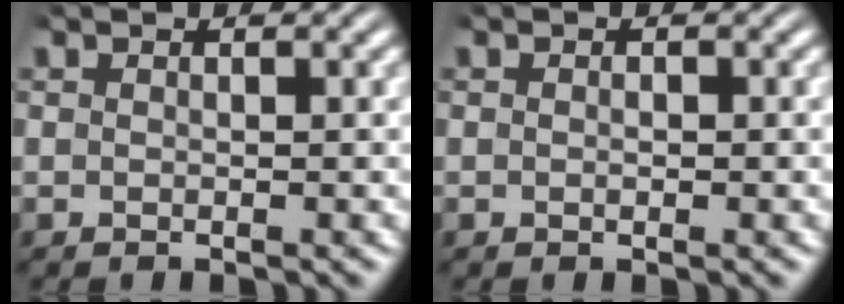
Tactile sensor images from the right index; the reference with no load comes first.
{"total": 0.5, "force": [-0.1, 0.3, 0.5], "torque": [-0.009, -0.003, -0.002]}